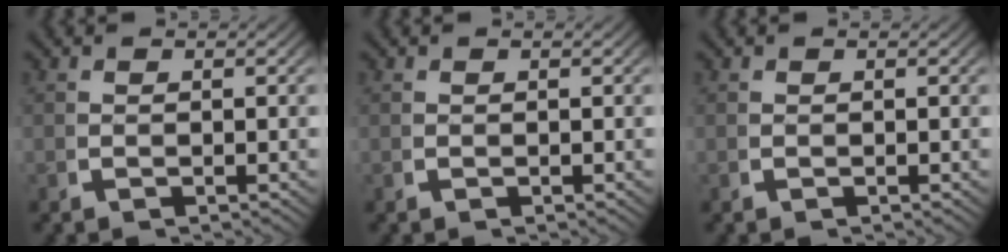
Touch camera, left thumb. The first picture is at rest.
{"total": 0.0}
{"total": 0.0}